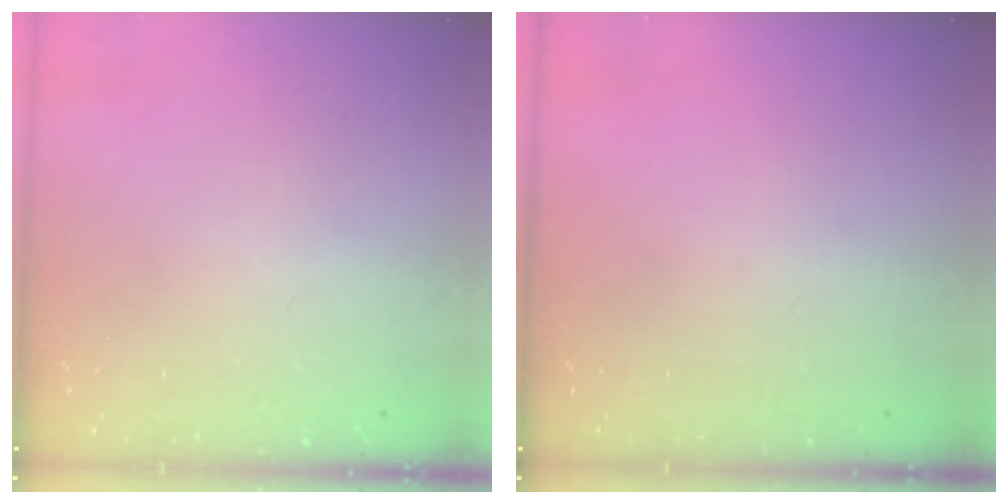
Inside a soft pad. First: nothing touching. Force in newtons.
{"total": 0.0}